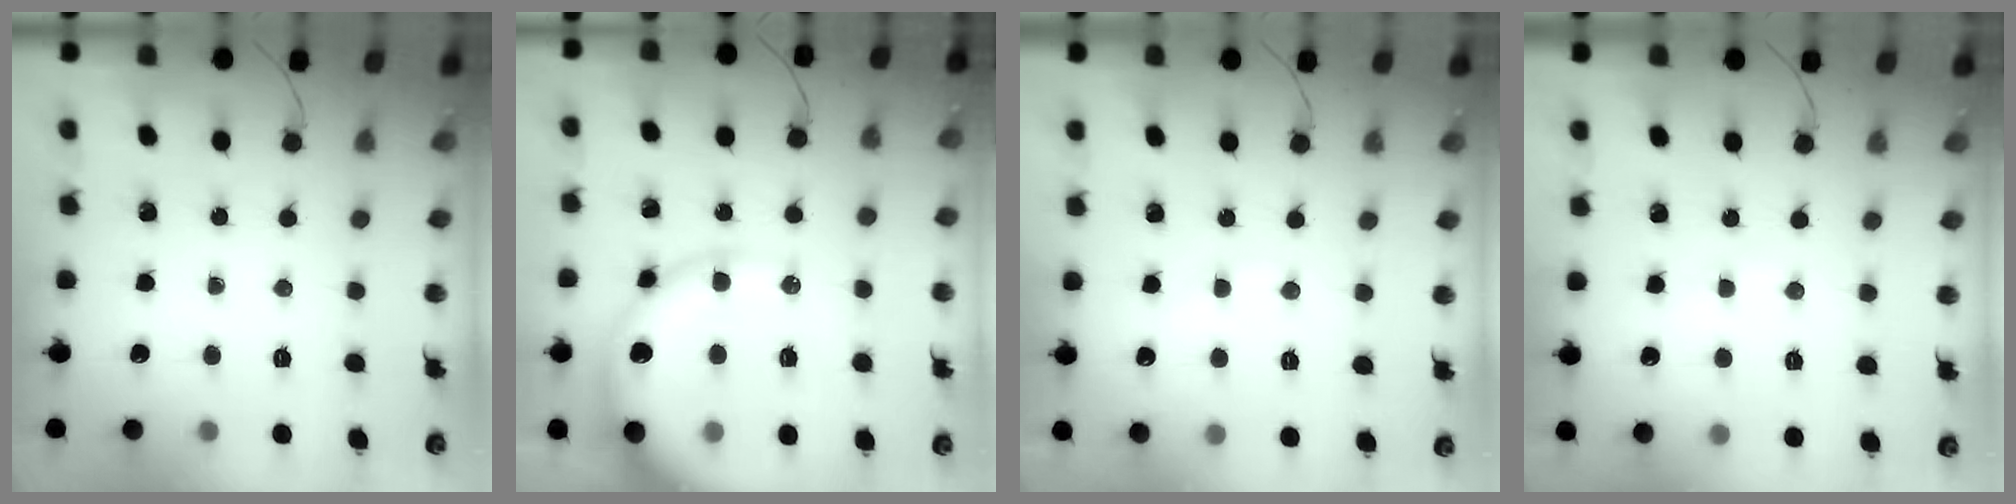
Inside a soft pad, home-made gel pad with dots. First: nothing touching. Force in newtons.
{"total": 17.0, "press": 16.5, "slide": 4.0}
{"total": 5.9, "press": 5.8, "slide": 1.2}
{"total": 2.6, "press": 2.5, "slide": 0.8}